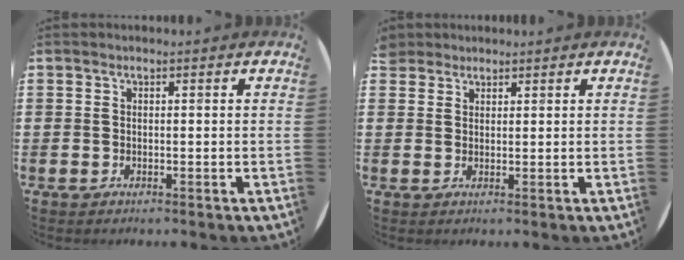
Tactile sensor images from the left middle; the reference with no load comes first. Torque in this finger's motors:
{"motor_torque": [0.44, -0.76, 0.02, 0.01]}